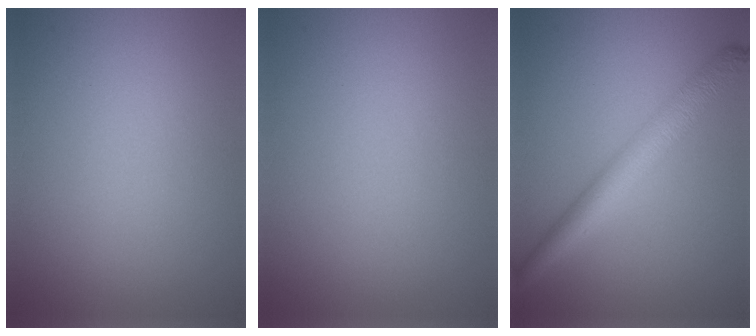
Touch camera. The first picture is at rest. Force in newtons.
{"total": 0.0}
{"total": 4.4, "press": 4.4, "slide": 0.1}